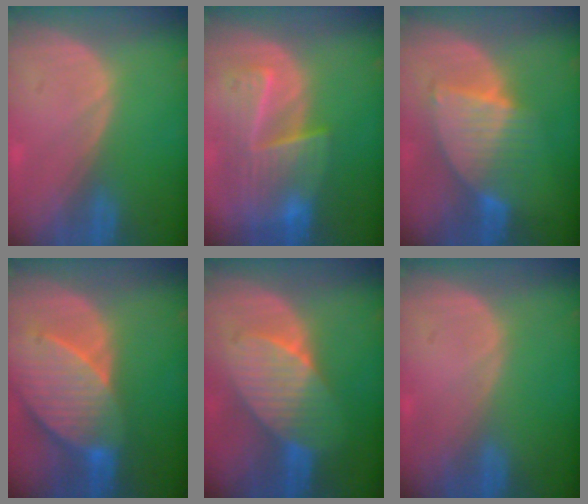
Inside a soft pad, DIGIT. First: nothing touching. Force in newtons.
{"total": 9.4, "press": 8.3, "slide": 4.3}
{"total": 7.0, "press": 6.8, "slide": 1.6}
{"total": 10.2, "press": 9.0, "slide": 4.8}
{"total": 7.4, "press": 7.4, "slide": 0.5}
{"total": 0.0}